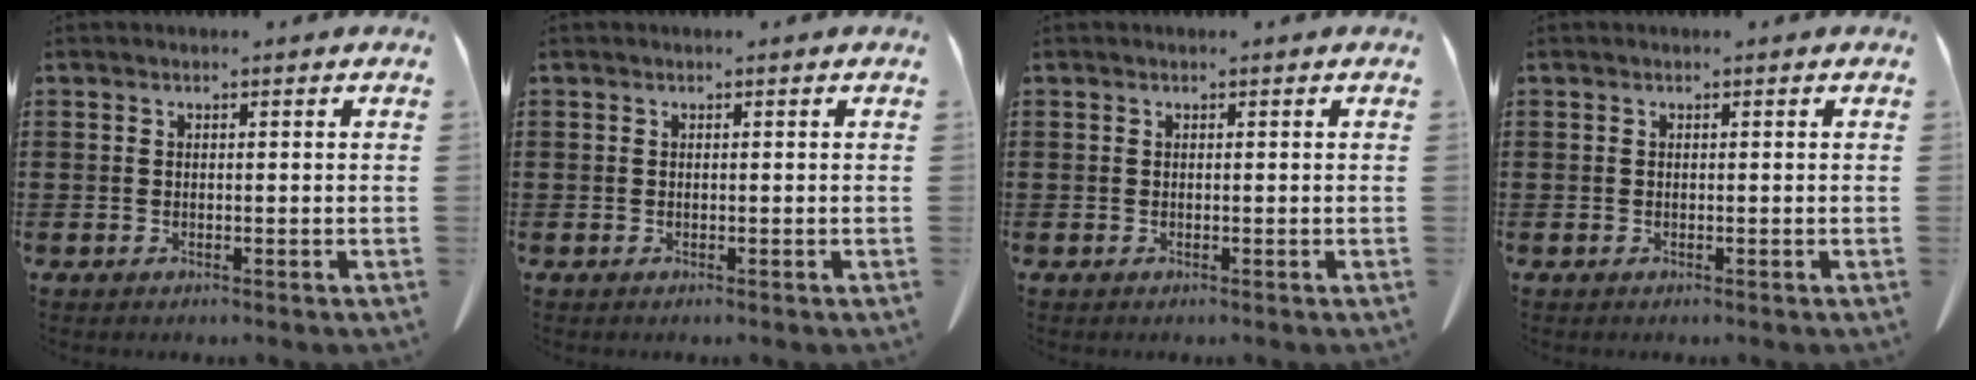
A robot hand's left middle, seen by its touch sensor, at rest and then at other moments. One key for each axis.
{"total": 0.0}
{"total": 0.0}
{"total": 0.0}